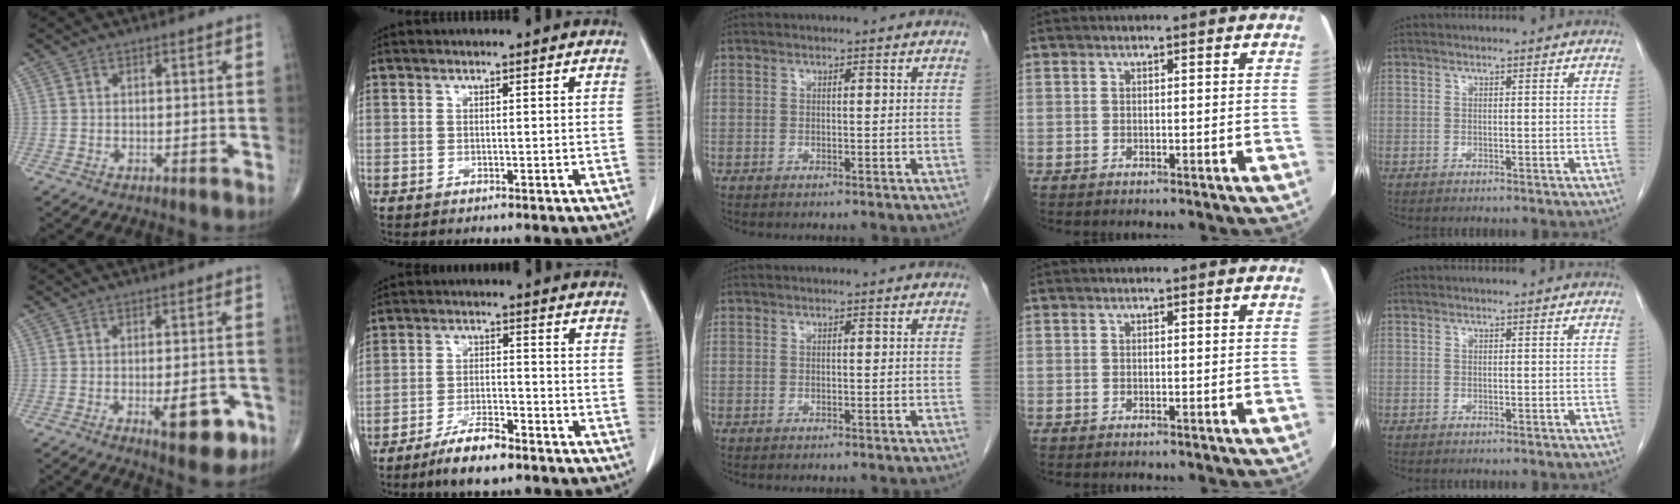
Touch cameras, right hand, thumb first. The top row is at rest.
{"thumb": {"total": 8.6, "force": [-3.5, 3.2, 7.2], "torque": [-0.082, 0.008, -0.041]}, "index": {"total": 6.7, "force": [-4.9, 1.6, 4.2], "torque": [-0.082, -0.006, -0.085]}}